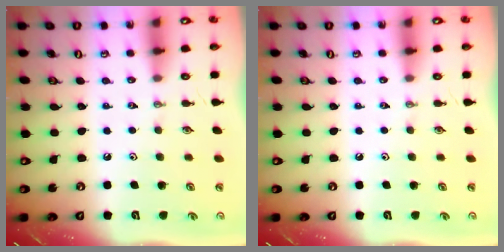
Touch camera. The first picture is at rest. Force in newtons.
{"total": 0.0}